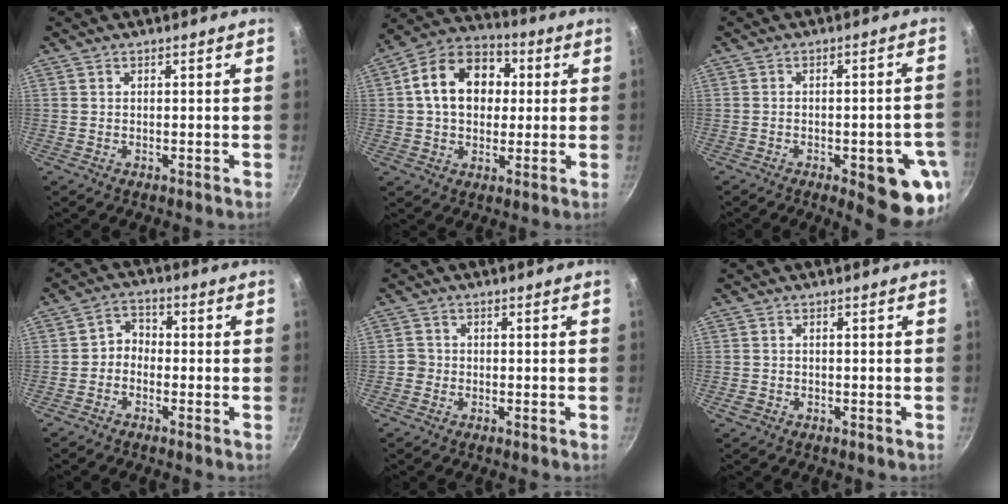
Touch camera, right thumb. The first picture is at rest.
{"total": 15.2, "force": [2.3, 11.4, 9.8], "torque": [-0.130, 0.026, 0.021]}
{"total": 12.8, "force": [-4.7, 4.3, 11.1], "torque": [-0.105, 0.013, -0.057]}
{"total": 3.4, "force": [-1.3, 2.7, 1.6], "torque": [-0.012, 0.023, -0.035]}
{"total": 1.9, "force": [-0.6, 1.7, 0.2], "torque": [0.007, 0.009, -0.012]}
{"total": 1.6, "force": [-0.7, 1.3, 0.8], "torque": [-0.015, 0.001, -0.009]}